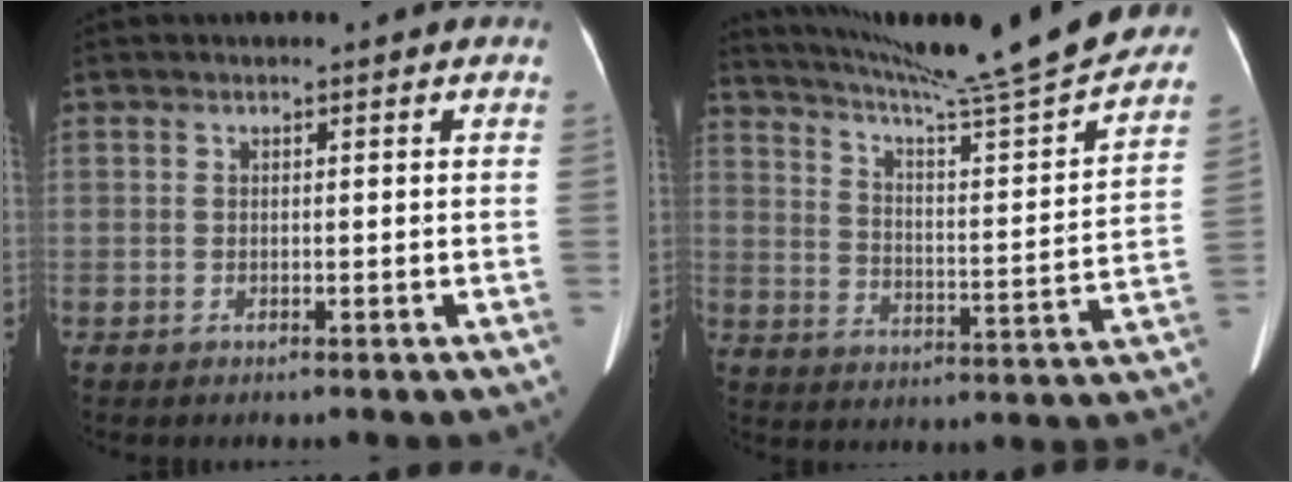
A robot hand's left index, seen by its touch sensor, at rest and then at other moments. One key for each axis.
{"total": 24.9, "fx": 22.2, "fy": 0.0, "fz": 11.1, "tx": -0.181, "ty": -0.058, "tz": 0.307}